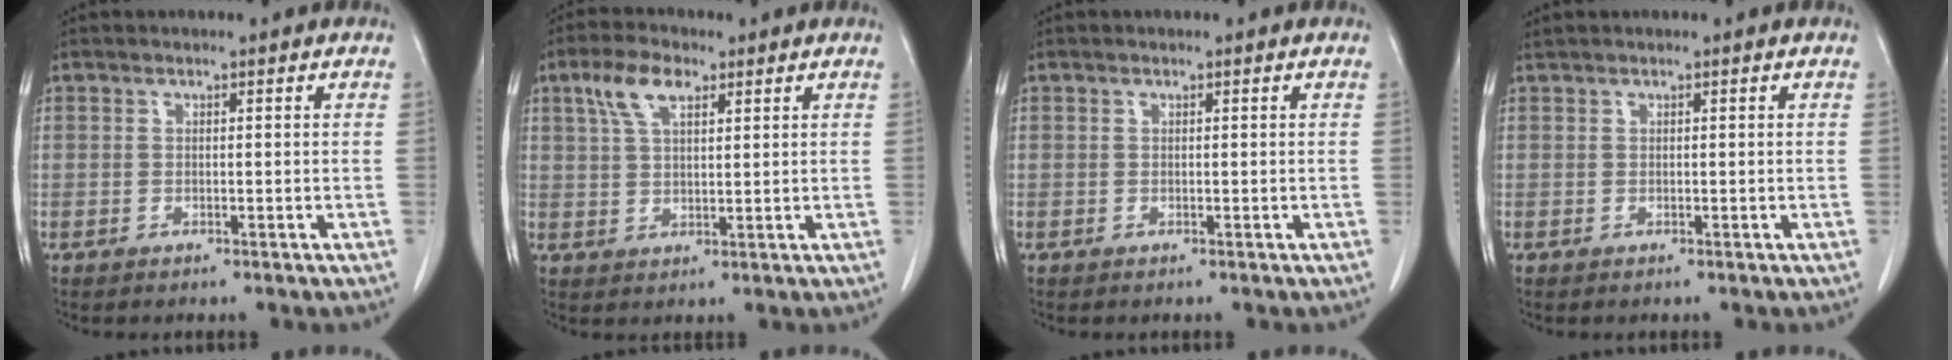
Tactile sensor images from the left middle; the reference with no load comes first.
{"total": 6.1, "force": [3.3, 2.5, 4.5], "torque": [-0.097, 0.013, 0.064]}
{"total": 0.0}
{"total": 0.0}